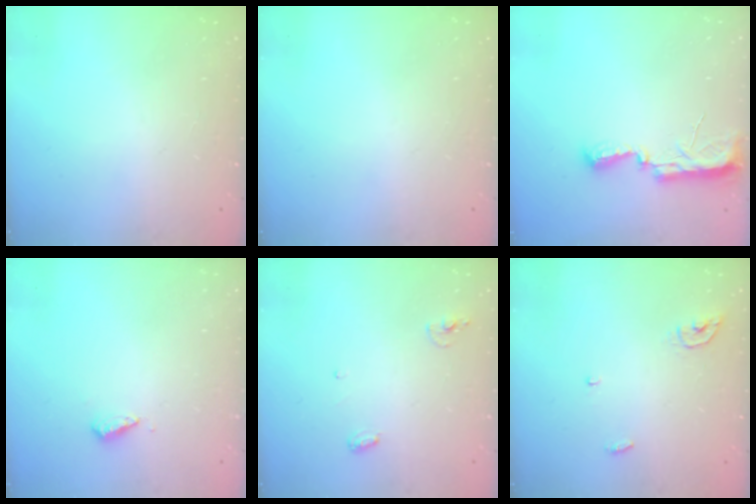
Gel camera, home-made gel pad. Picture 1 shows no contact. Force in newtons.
{"total": 0.0}
{"total": 9.8, "press": 8.8, "slide": 4.4}
{"total": 2.8, "press": 2.8, "slide": 0.7}
{"total": 5.4, "press": 5.2, "slide": 1.4}
{"total": 4.3, "press": 4.3, "slide": 0.3}